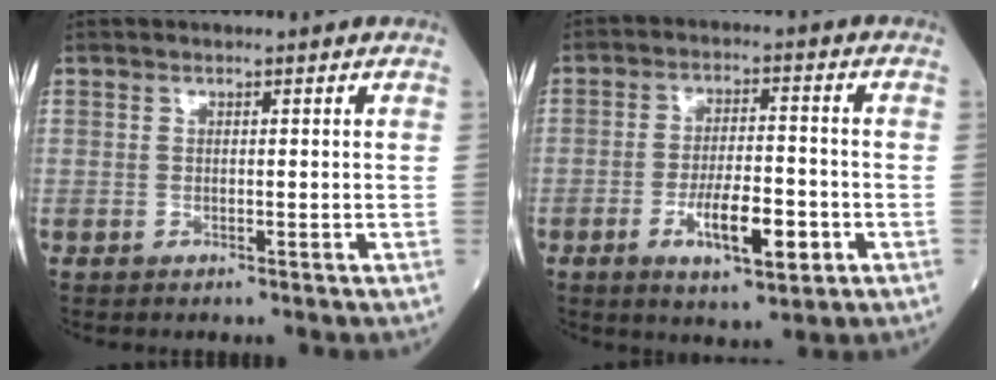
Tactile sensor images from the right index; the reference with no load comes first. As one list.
[{"total": 8.5, "force": [-3.2, 2.3, 7.6], "torque": [-0.133, -0.004, -0.050]}]